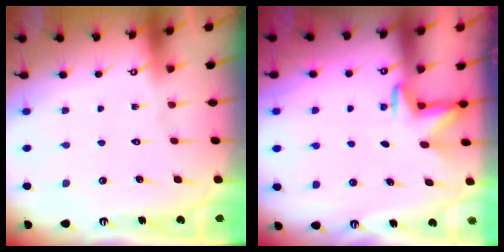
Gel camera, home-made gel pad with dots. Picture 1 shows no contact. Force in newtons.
{"total": 3.0, "press": 3.0, "slide": 0.4}